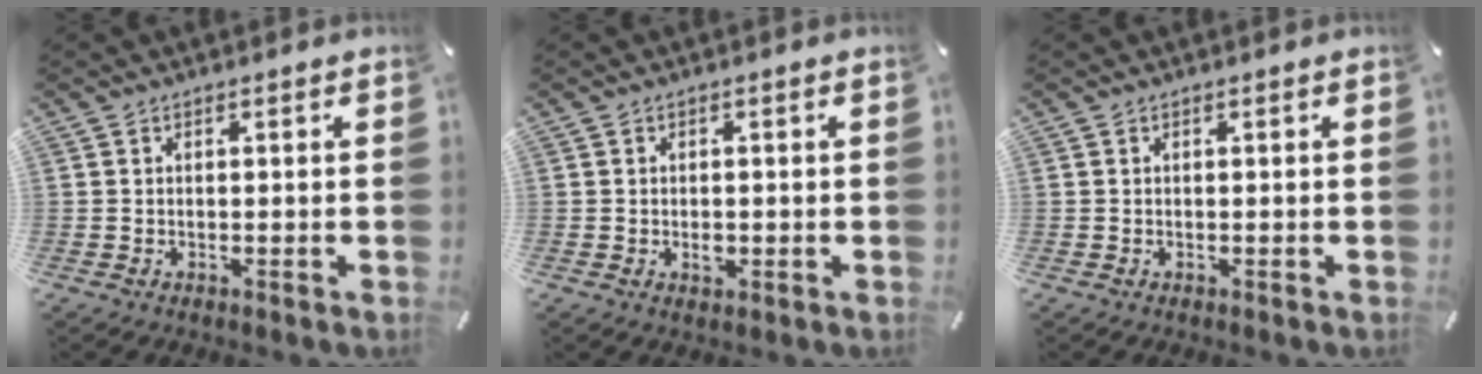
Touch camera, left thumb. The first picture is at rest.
{"total": 2.1, "force": [-0.4, 1.5, 1.4], "torque": [-0.026, 0.001, -0.005]}
{"total": 0.0}